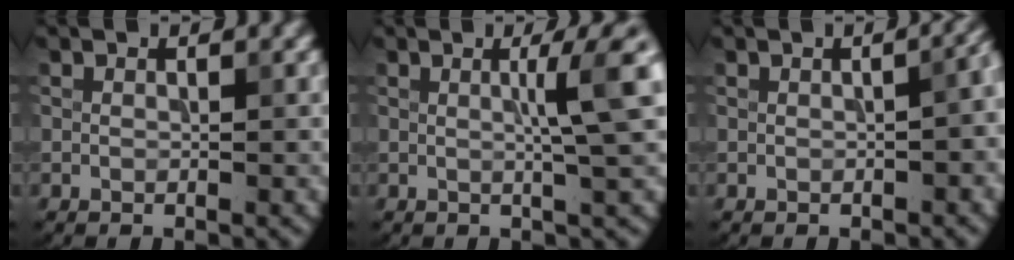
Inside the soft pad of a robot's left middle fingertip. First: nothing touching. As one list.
[{"total": 4.6, "force": [0.7, 0.6, 4.5], "torque": [-0.063, 0.008, 0.008]}, {"total": 4.7, "force": [-0.3, 2.4, 4.0], "torque": [-0.020, 0.004, 0.006]}]